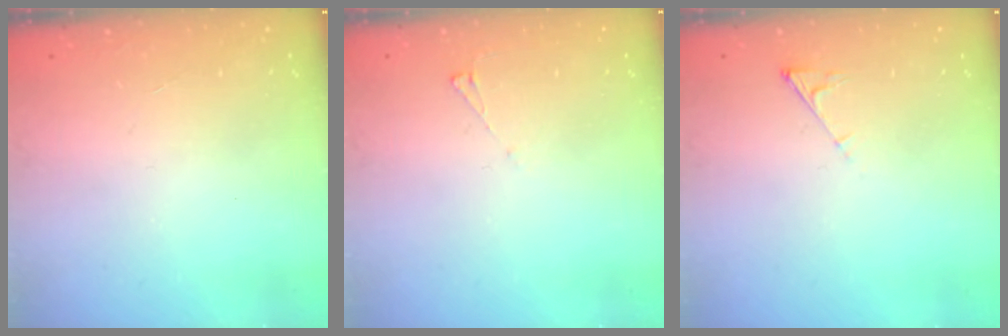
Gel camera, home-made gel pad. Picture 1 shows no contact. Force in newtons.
{"total": 3.3, "press": 3.3, "slide": 0.5}
{"total": 3.7, "press": 3.7, "slide": 0.3}